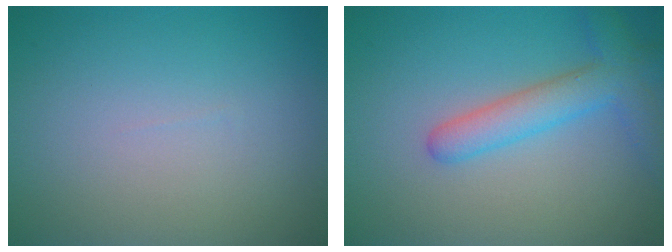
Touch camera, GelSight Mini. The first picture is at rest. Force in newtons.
{"total": 4.0, "press": 4.0, "slide": 0.2}